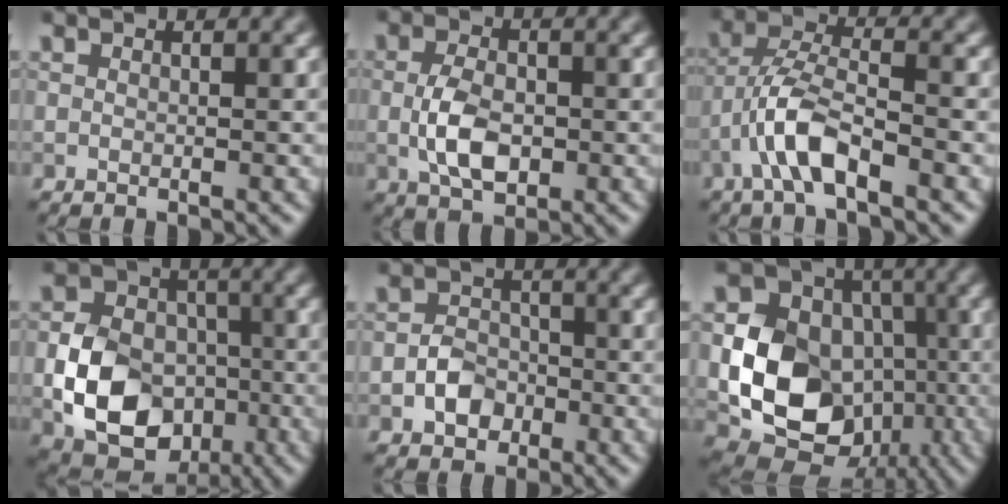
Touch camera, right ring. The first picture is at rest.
{"total": 4.2, "force": [-0.8, 2.4, 3.4], "torque": [-0.073, -0.001, -0.015]}
{"total": 5.2, "force": [-2.6, 1.4, 4.2], "torque": [-0.086, 0.012, -0.054]}
{"total": 9.3, "force": [-2.5, 7.1, 5.4], "torque": [-0.103, -0.010, -0.053]}
{"total": 2.9, "force": [-1.2, 2.3, 1.3], "torque": [-0.016, 0.003, -0.025]}
{"total": 11.7, "force": [-1.9, 9.6, 6.5], "torque": [-0.122, -0.014, -0.041]}